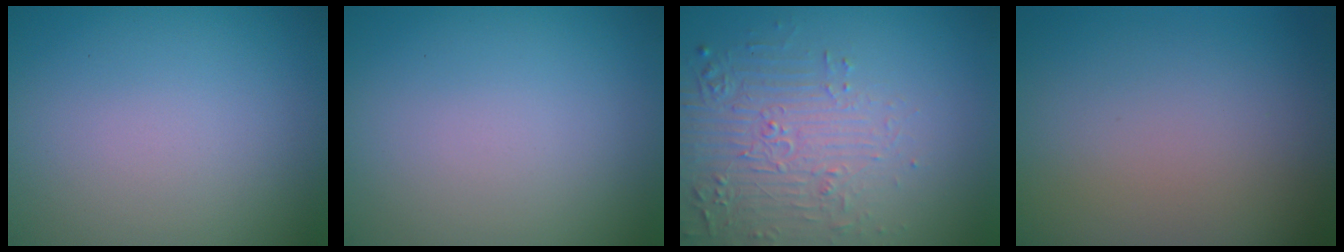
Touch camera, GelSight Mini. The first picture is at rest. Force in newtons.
{"total": 0.0}
{"total": 5.4, "press": 3.8, "slide": 3.8}
{"total": 0.0}